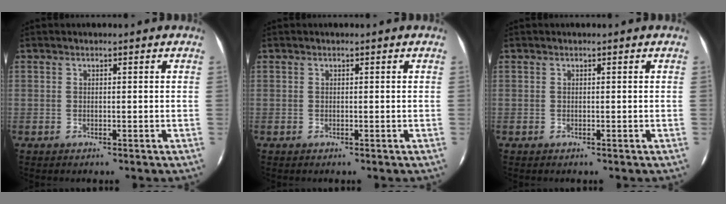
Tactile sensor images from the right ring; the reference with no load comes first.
{"total": 0.0}
{"total": 0.0}